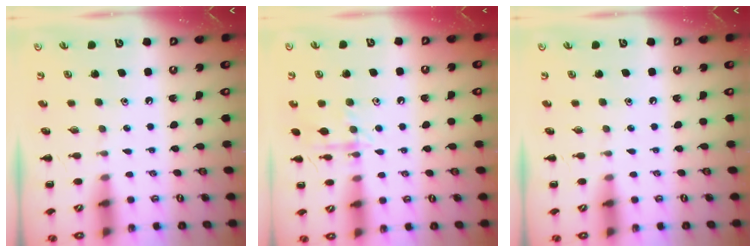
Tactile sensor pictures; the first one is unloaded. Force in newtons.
{"total": 9.4, "press": 9.4, "slide": 0.9}
{"total": 0.0}